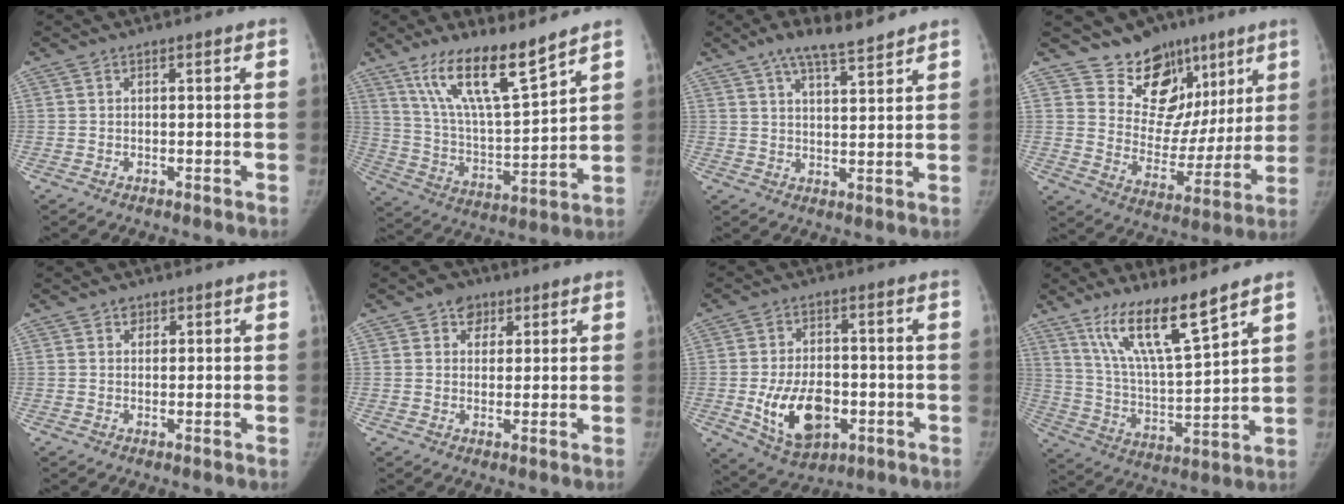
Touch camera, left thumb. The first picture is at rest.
{"total": 15.6, "force": [11.1, 3.2, 10.6], "torque": [-0.175, -0.066, 0.216]}
{"total": 8.7, "force": [6.6, 2.4, 5.2], "torque": [-0.075, -0.027, 0.111]}
{"total": 16.3, "force": [11.0, 11.0, 4.7], "torque": [-0.011, -0.054, 0.171]}
{"total": 1.5, "force": [0.8, 1.2, 0.4], "torque": [0.006, -0.004, 0.011]}
{"total": 4.3, "force": [2.2, 3.4, 1.5], "torque": [0.003, -0.006, 0.030]}
{"total": 12.8, "force": [-3.1, 8.1, 9.4], "torque": [-0.139, 0.006, -0.039]}
{"total": 14.4, "force": [10.2, 2.2, 9.9], "torque": [-0.168, -0.066, 0.201]}